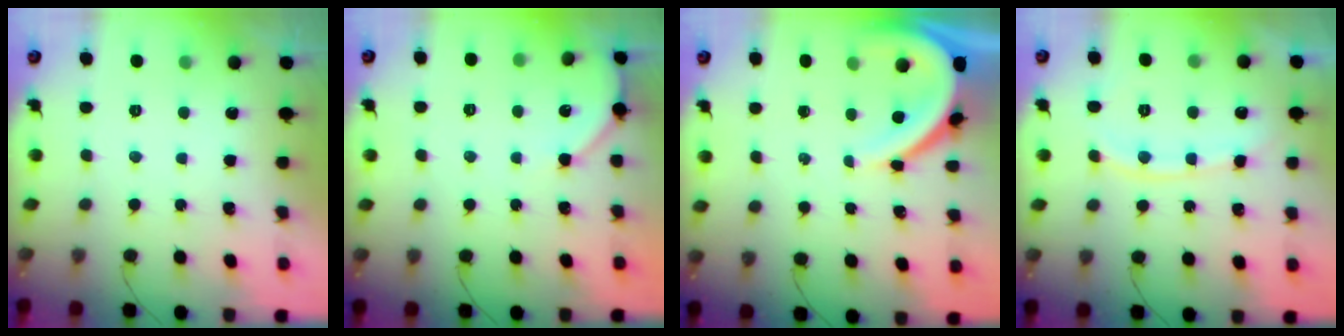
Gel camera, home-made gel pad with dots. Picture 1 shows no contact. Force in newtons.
{"total": 5.4, "press": 5.3, "slide": 0.7}
{"total": 9.2, "press": 9.1, "slide": 0.9}
{"total": 10.7, "press": 10.6, "slide": 1.5}